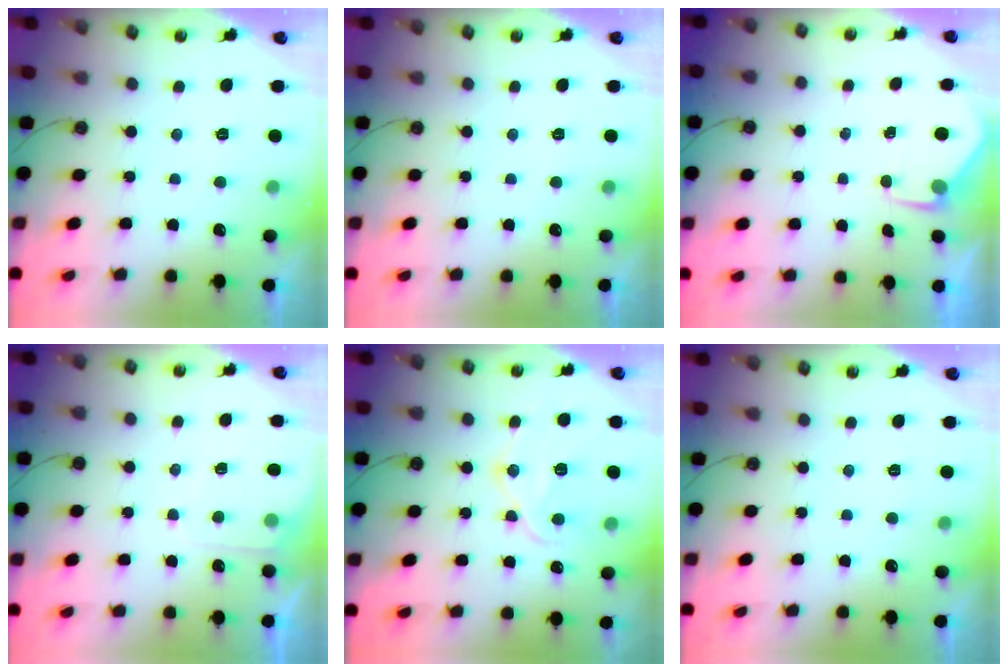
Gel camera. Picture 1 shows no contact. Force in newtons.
{"total": 0.0}
{"total": 3.5, "press": 3.5, "slide": 0.5}
{"total": 5.8, "press": 5.8, "slide": 0.5}
{"total": 16.0, "press": 15.9, "slide": 1.7}
{"total": 0.0}